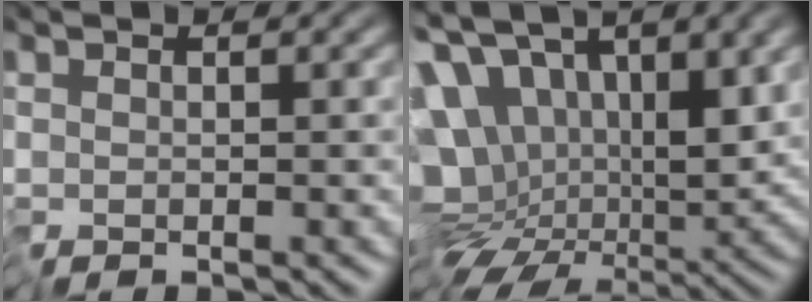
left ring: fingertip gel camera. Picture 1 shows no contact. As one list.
[{"total": 14.6, "force": [3.6, 9.5, 10.5], "torque": [-0.183, -0.007, 0.087]}]